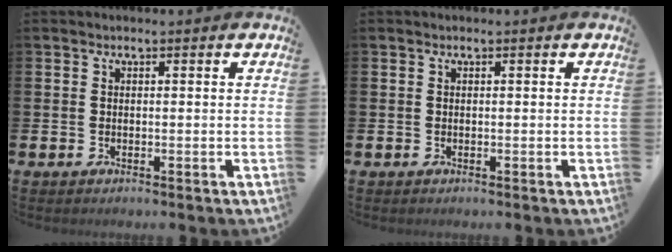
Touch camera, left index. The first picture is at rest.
{"total": 0.0}